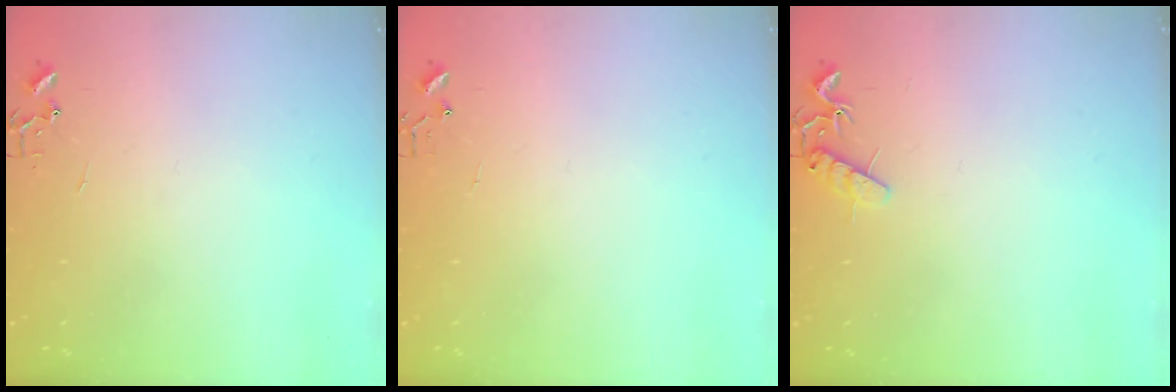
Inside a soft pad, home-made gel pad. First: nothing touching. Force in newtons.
{"total": 3.8, "press": 3.8, "slide": 0.5}
{"total": 8.0, "press": 8.0, "slide": 0.4}